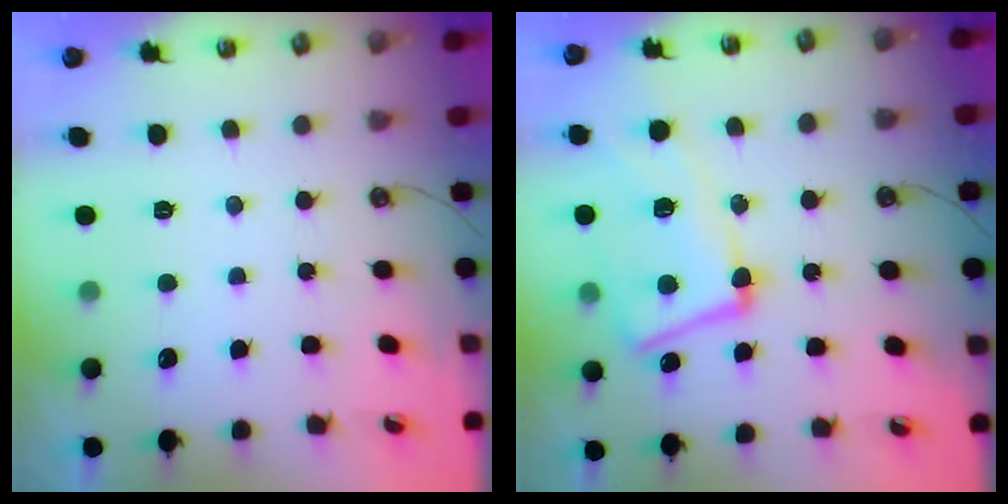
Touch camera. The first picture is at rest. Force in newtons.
{"total": 11.2, "press": 11.0, "slide": 2.3}